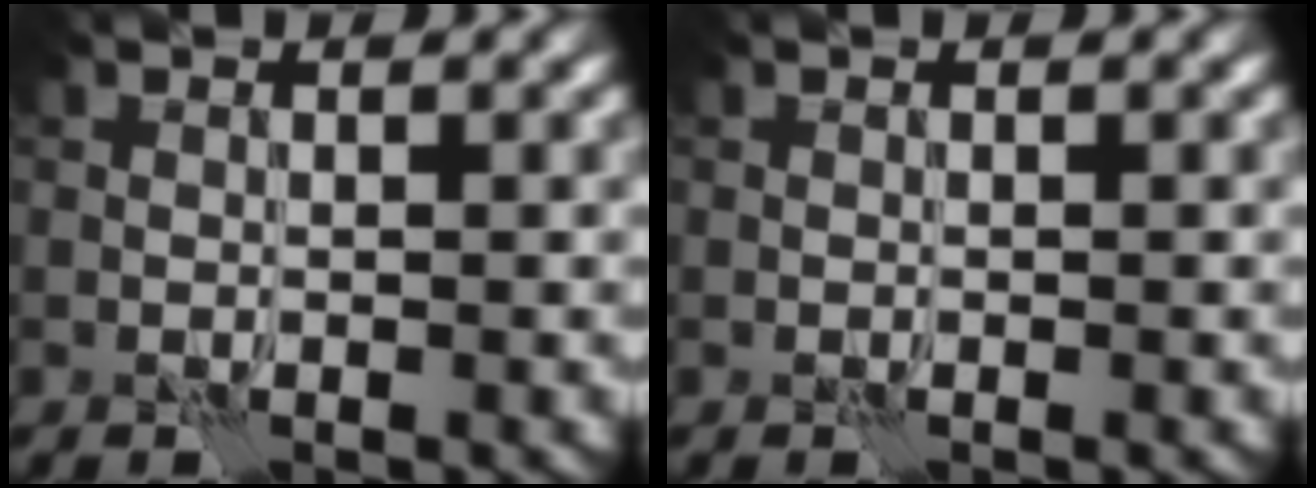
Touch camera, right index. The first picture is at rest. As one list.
[{"total": 0.0}]